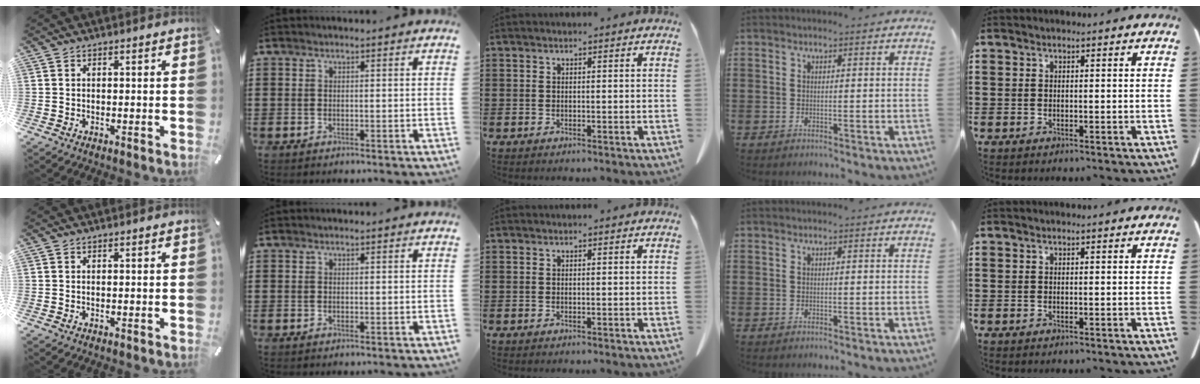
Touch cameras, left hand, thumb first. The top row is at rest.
{}